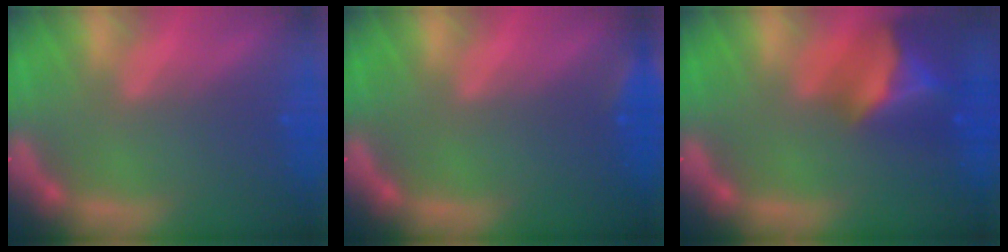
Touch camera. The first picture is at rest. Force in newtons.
{"total": 1.9}
{"total": 8.4}